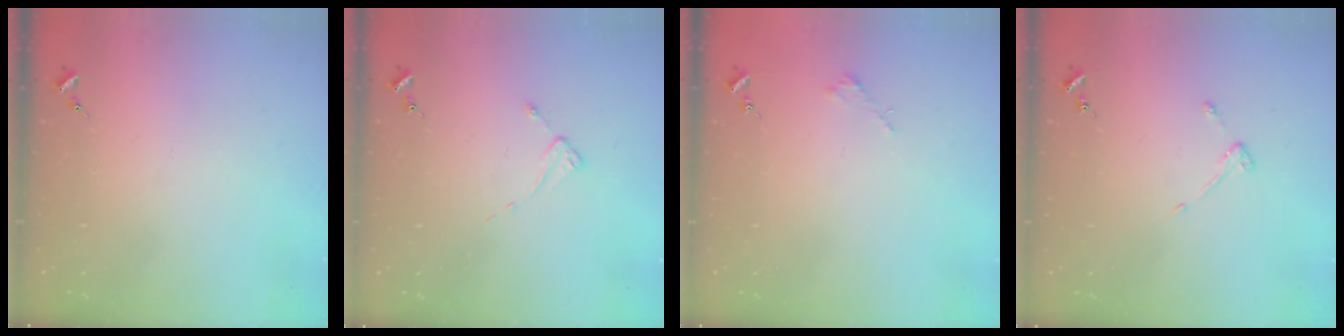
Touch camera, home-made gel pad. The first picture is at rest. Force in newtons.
{"total": 2.0, "press": 2.0, "slide": 0.3}
{"total": 1.8, "press": 1.8, "slide": 0.2}
{"total": 3.0, "press": 3.0, "slide": 0.4}